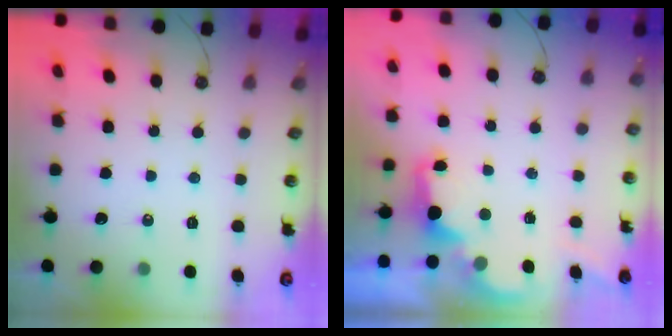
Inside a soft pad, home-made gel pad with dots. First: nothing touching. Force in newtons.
{"total": 2.4, "press": 2.3, "slide": 0.6}